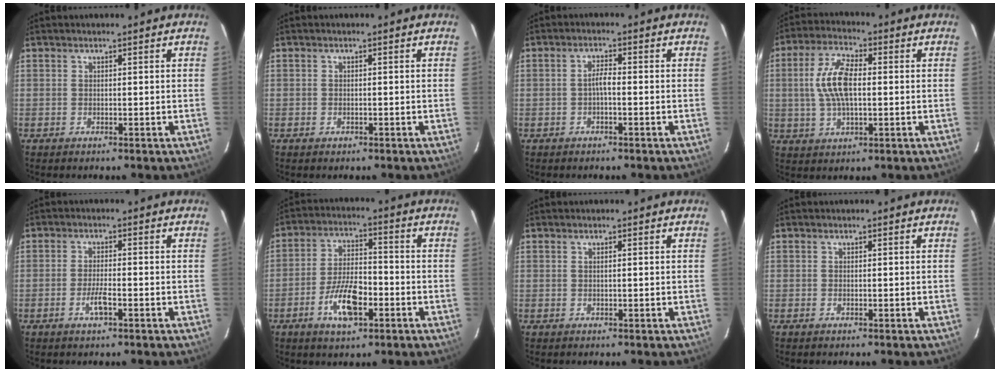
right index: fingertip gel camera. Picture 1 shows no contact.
{"total": 1.0, "force": [-0.6, 0.8, 0.2], "torque": [-0.004, 0.000, -0.007]}
{"total": 2.0, "force": [-0.7, 0.4, 1.8], "torque": [-0.036, 0.007, -0.014]}
{"total": 9.9, "force": [0.4, 4.3, 8.9], "torque": [-0.182, 0.012, 0.009]}
{"total": 3.5, "force": [-1.8, 0.8, 2.9], "torque": [-0.060, -0.002, -0.034]}
{"total": 10.1, "force": [-4.5, 4.4, 7.9], "torque": [-0.162, 0.001, -0.077]}
{"total": 0.6, "force": [0.1, -0.1, 0.6], "torque": [-0.012, 0.003, 0.002]}
{"total": 0.0}